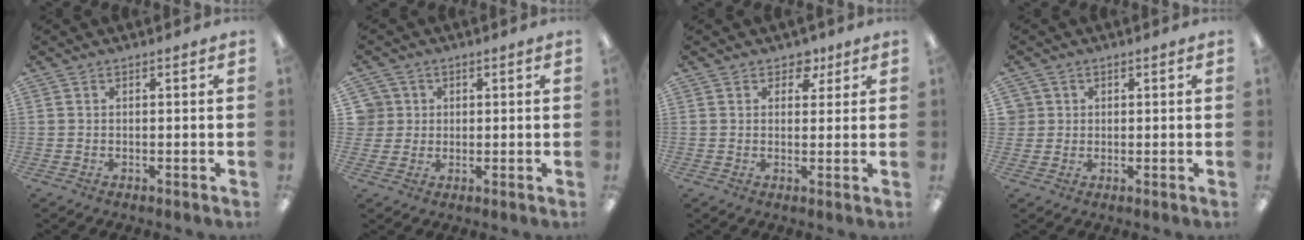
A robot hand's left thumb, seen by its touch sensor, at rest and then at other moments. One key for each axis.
{"total": 4.9, "fx": 1.3, "fy": 4.7, "fz": 0.5, "tx": -0.019, "ty": 0.008, "tz": 0.025}
{"total": 4.0, "fx": 2.4, "fy": 2.9, "fz": 1.2, "tx": -0.007, "ty": -0.007, "tz": 0.041}
{"total": 2.8, "fx": 0.8, "fy": 2.7, "fz": 0.0, "tx": -0.009, "ty": 0.004, "tz": 0.014}